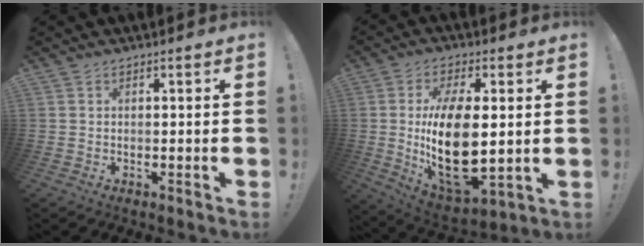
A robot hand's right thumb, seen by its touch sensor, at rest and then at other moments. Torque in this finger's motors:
{"motor_torque": [2.11, 2.90, 1.39, -1.01, 0.67]}